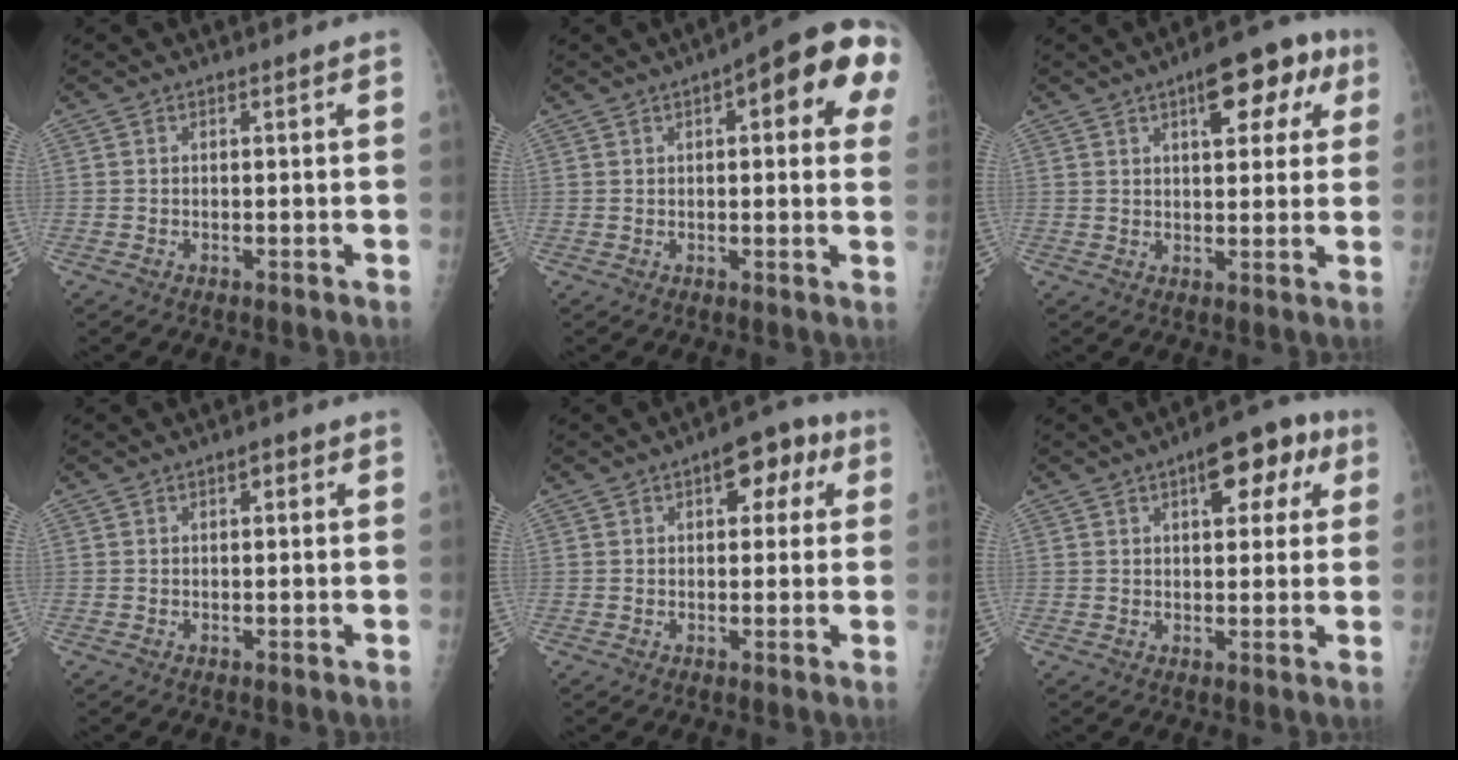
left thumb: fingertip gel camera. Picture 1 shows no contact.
{"total": 15.7, "force": [5.4, 5.2, 13.8], "torque": [-0.142, 0.010, 0.053]}
{"total": 11.4, "force": [5.2, 5.2, 8.8], "torque": [-0.077, 0.006, 0.061]}
{"total": 1.8, "force": [0.8, 1.1, 1.3], "torque": [-0.007, 0.001, 0.009]}
{"total": 7.8, "force": [3.1, 4.4, 5.6], "torque": [-0.034, 0.009, 0.030]}
{"total": 10.1, "force": [4.4, 5.0, 7.5], "torque": [-0.063, 0.009, 0.051]}